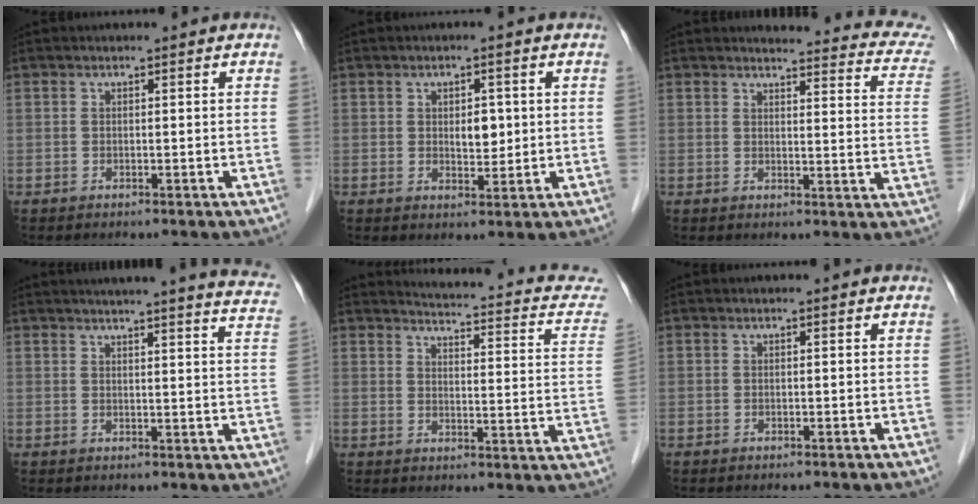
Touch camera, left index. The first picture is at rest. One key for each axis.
{"total": 3.1, "fx": 0.4, "fy": 1.8, "fz": 2.5, "tx": -0.037, "ty": 0.001, "tz": 0.012}
{"total": 16.1, "fx": 15.5, "fy": 2.2, "fz": 4.0, "tx": -0.019, "ty": -0.072, "tz": 0.138}
{"total": 20.2, "fx": 18.6, "fy": 0.5, "fz": 8.0, "tx": -0.102, "ty": -0.051, "tz": 0.203}
{"total": 13.9, "fx": 12.2, "fy": 3.2, "fz": 6.0, "tx": -0.065, "ty": -0.032, "tz": 0.111}
{"total": 0.0}